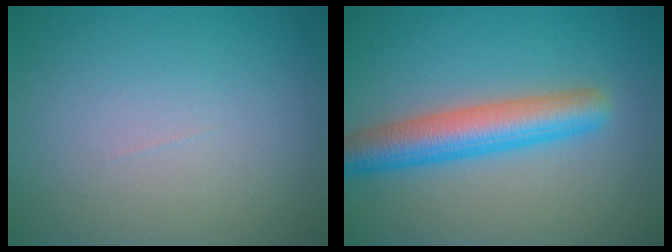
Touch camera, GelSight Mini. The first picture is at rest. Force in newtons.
{"total": 5.6, "press": 5.6, "slide": 0.1}